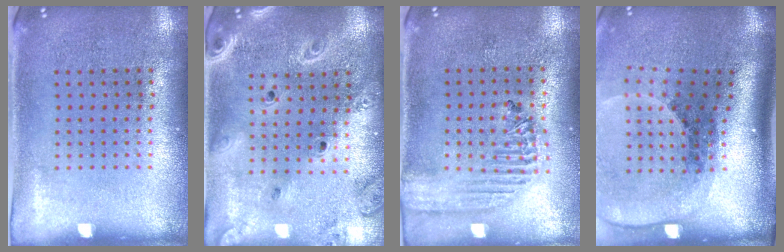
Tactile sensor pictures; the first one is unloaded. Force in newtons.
{"total": 2.4, "press": 2.1, "slide": 1.2}
{"total": 1.8, "press": 1.6, "slide": 0.7}
{"total": 2.7, "press": 1.9, "slide": 2.0}